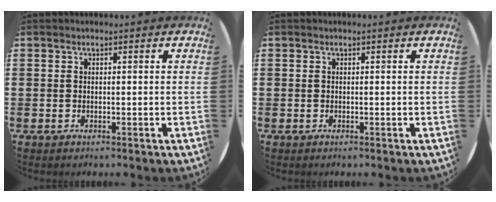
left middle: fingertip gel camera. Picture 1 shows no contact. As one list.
[{"total": 0.0}]